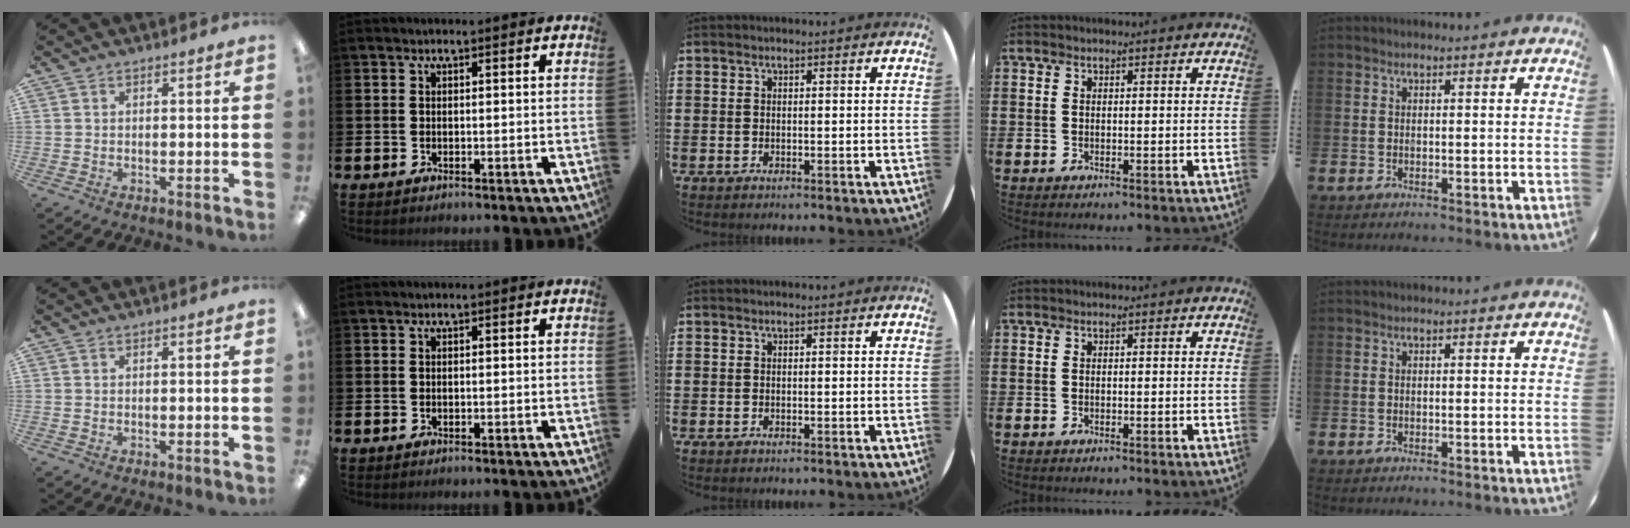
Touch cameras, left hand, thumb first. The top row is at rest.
{}